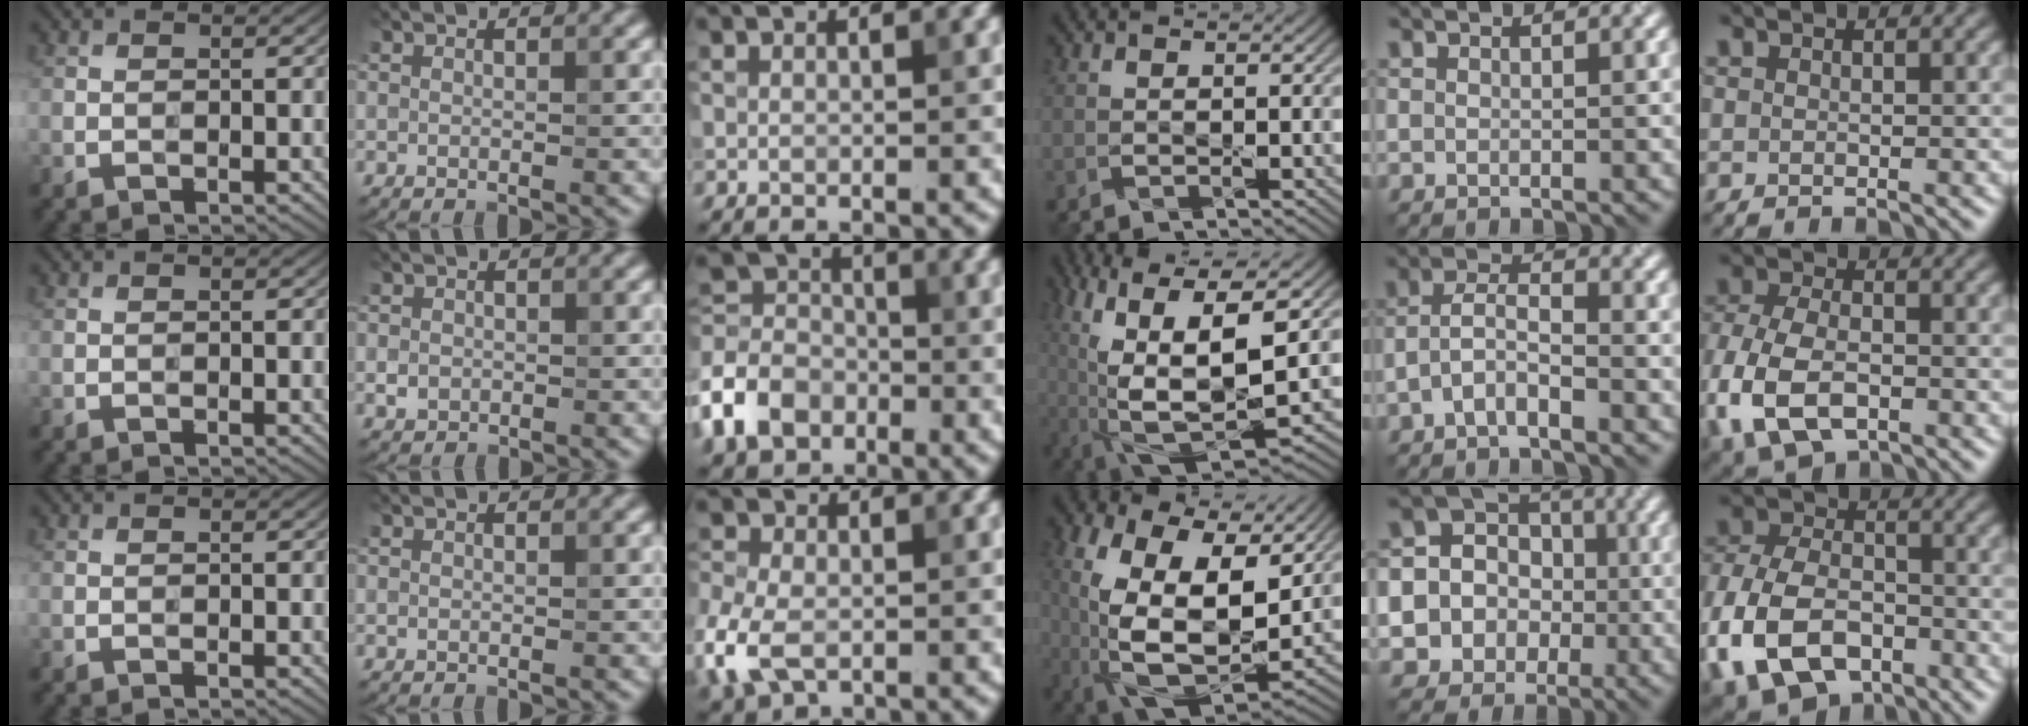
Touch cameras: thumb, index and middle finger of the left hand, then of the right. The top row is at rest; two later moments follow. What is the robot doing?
{"motion": "wipe", "object": "plastic plate"}